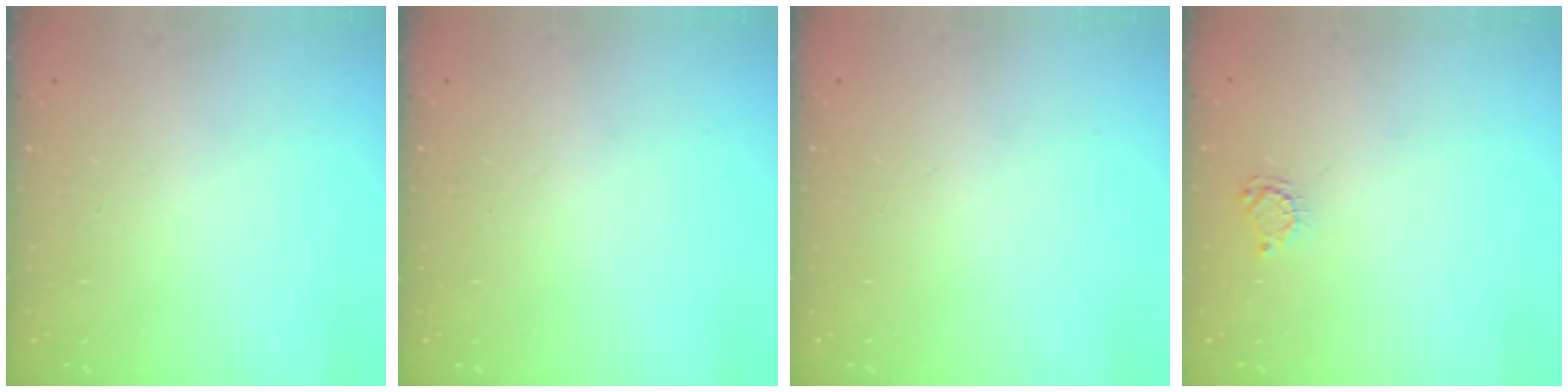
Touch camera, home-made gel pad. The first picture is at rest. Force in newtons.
{"total": 0.0}
{"total": 0.0}
{"total": 3.8, "press": 3.7, "slide": 0.4}